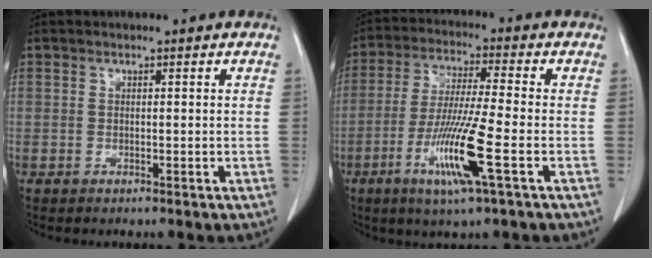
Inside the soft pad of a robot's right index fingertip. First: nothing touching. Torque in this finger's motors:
{"motor_torque": [1.72, -0.42, 0.49, 0.21]}